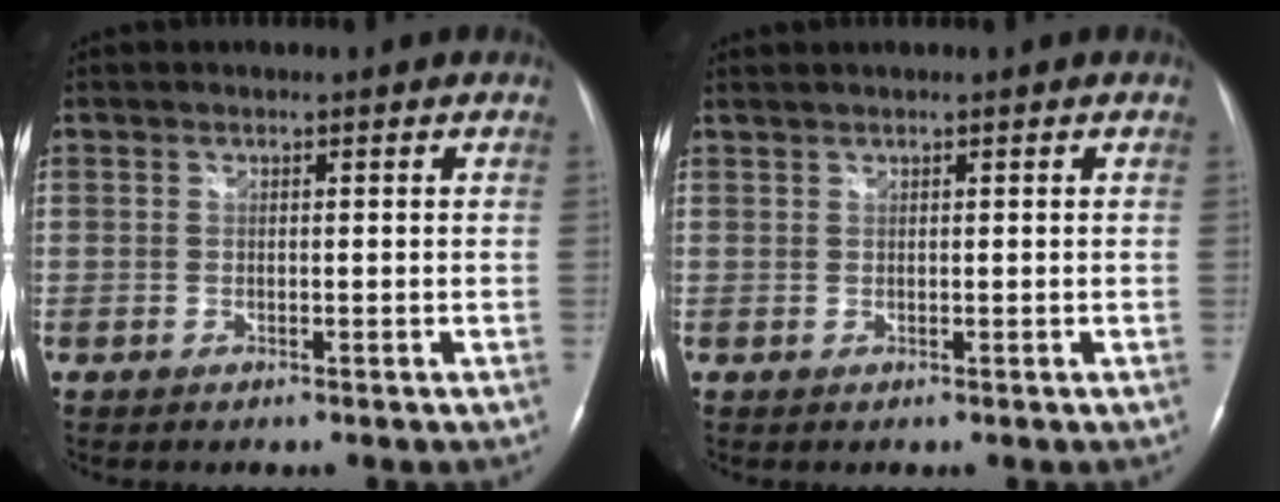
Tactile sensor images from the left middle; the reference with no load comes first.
{"total": 0.7, "force": [0.7, -0.1, 0.2], "torque": [-0.009, 0.009, 0.019]}